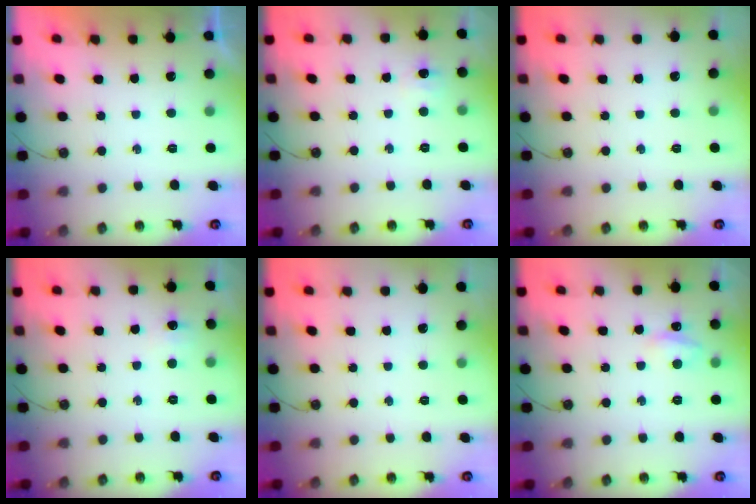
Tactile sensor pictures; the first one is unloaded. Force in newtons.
{"total": 3.2, "press": 3.2, "slide": 0.6}
{"total": 0.0}
{"total": 4.3, "press": 4.3, "slide": 0.6}
{"total": 0.0}
{"total": 6.7, "press": 6.6, "slide": 0.8}